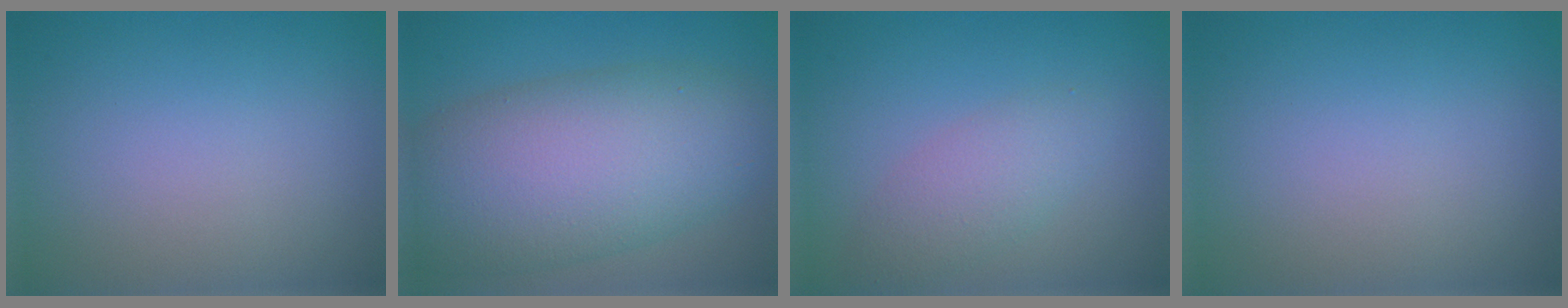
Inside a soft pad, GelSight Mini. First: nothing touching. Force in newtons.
{"total": 11.2, "press": 11.2, "slide": 0.1}
{"total": 2.8, "press": 2.8, "slide": 0.0}
{"total": 0.0}